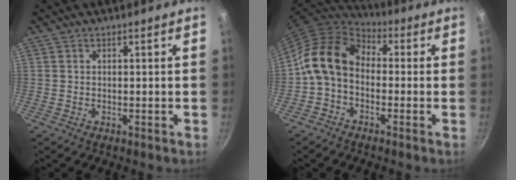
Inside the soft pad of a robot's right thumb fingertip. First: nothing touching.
{"total": 12.0, "force": [-1.3, 8.7, 8.1], "torque": [-0.143, 0.038, -0.041]}